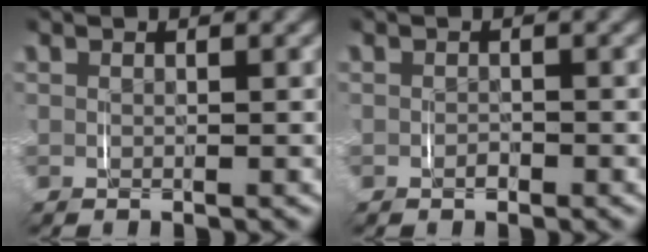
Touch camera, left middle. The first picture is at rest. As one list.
[{"total": 0.8, "force": [-0.6, 0.5, 0.2], "torque": [-0.006, -0.004, -0.011]}]